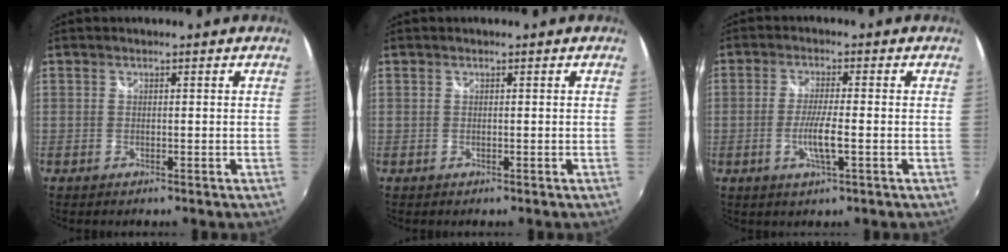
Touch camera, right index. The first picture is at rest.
{"total": 0.0}
{"total": 5.0, "force": [-1.5, 0.1, 4.8], "torque": [-0.093, -0.009, -0.029]}